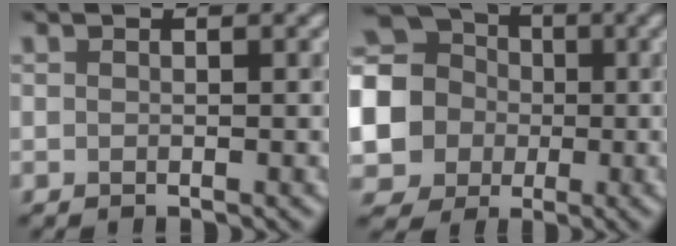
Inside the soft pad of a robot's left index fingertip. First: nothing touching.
{"total": 12.5, "force": [-0.5, 11.7, 4.5], "torque": [-0.143, 0.007, -0.039]}